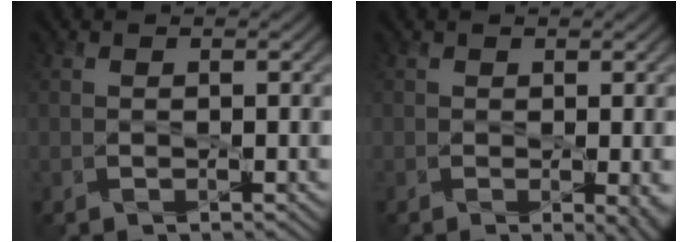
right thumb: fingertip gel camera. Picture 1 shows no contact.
{"total": 2.6, "force": [-0.4, 1.0, 2.3], "torque": [-0.028, -0.005, -0.005]}